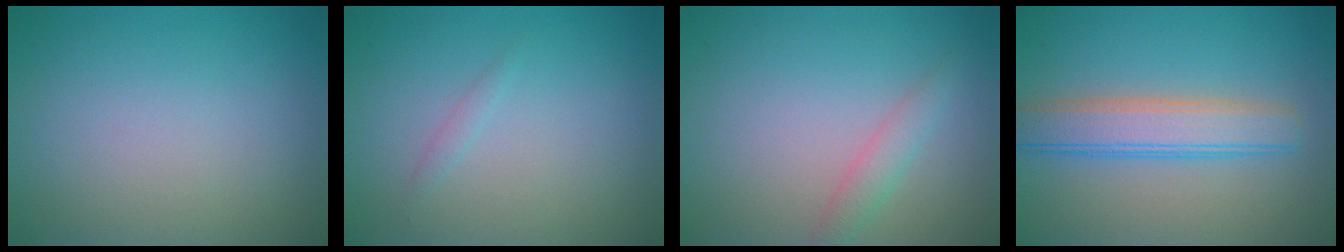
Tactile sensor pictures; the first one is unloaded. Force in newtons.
{"total": 0.7, "press": 0.7, "slide": 0.0}
{"total": 1.7, "press": 1.7, "slide": 0.1}
{"total": 4.7, "press": 4.7, "slide": 0.1}